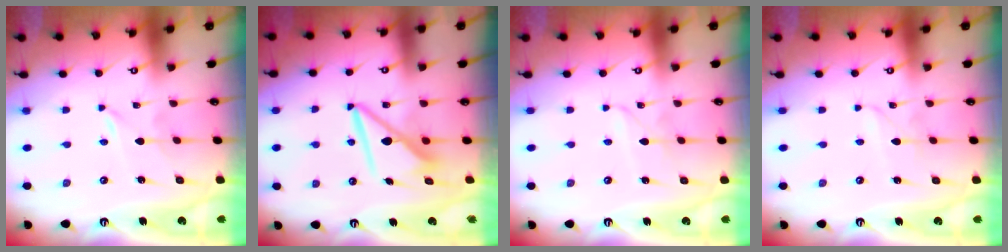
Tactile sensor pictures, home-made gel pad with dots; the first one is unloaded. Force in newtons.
{"total": 8.9, "press": 8.9, "slide": 0.8}
{"total": 2.3, "press": 2.3, "slide": 0.2}
{"total": 1.5, "press": 1.5, "slide": 0.2}